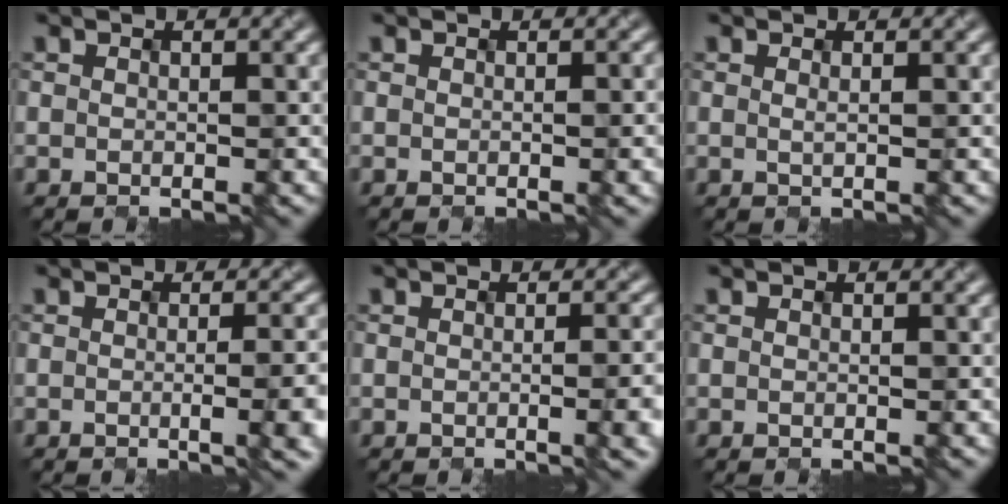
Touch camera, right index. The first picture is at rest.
{"total": 1.3, "force": [-0.1, 0.4, 1.2], "torque": [-0.012, 0.002, -0.002]}
{"total": 0.7, "force": [0.4, 0.3, 0.5], "torque": [-0.003, -0.001, -0.003]}
{"total": 6.6, "force": [-0.9, 2.8, 5.9], "torque": [-0.036, 0.007, -0.008]}
{"total": 5.3, "force": [-0.7, 2.3, 4.7], "torque": [-0.024, 0.007, -0.004]}
{"total": 0.0}